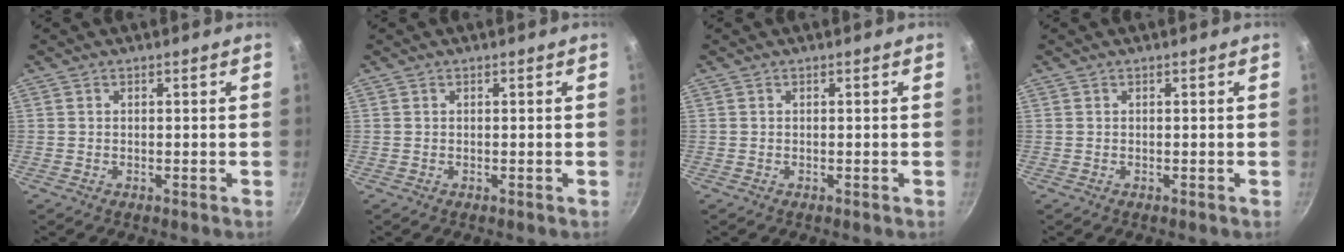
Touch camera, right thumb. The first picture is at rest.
{"total": 0.0}
{"total": 0.0}
{"total": 0.0}